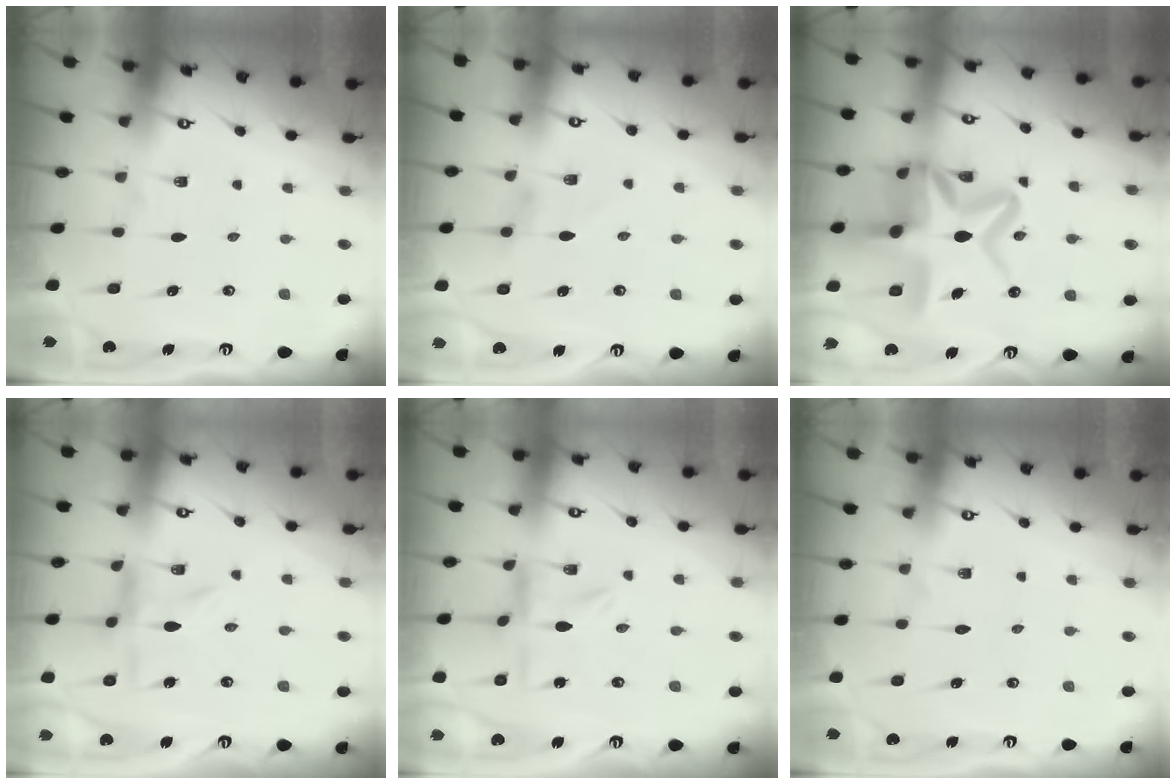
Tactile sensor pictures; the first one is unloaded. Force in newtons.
{"total": 1.6, "press": 1.5, "slide": 0.4}
{"total": 18.4, "press": 18.3, "slide": 1.9}
{"total": 4.3, "press": 4.3, "slide": 0.4}
{"total": 0.6, "press": 0.6, "slide": 0.2}
{"total": 1.6, "press": 1.6, "slide": 0.1}